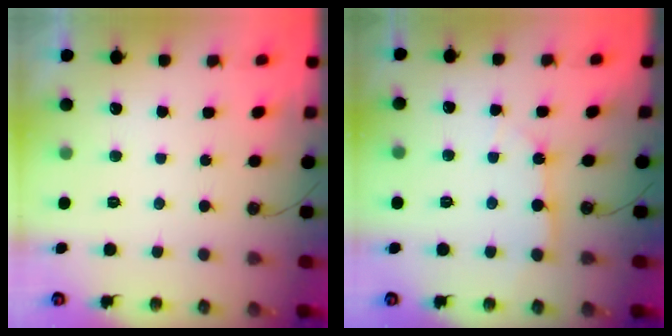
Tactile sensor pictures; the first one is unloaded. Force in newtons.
{"total": 3.0, "press": 2.9, "slide": 0.3}